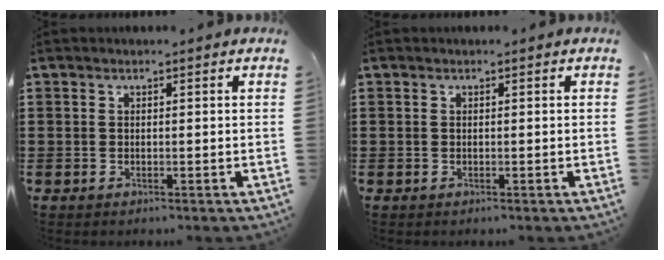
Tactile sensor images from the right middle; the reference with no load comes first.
{"total": 0.0}